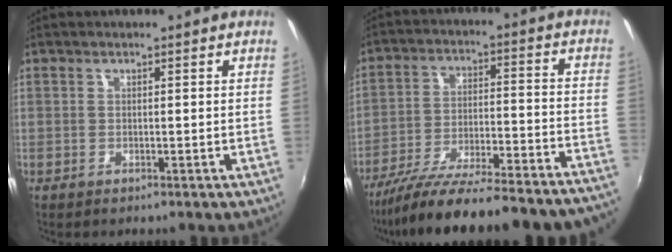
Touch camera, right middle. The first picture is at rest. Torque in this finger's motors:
{"motor_torque": [0.99, -1.14, 0.40, 0.14]}